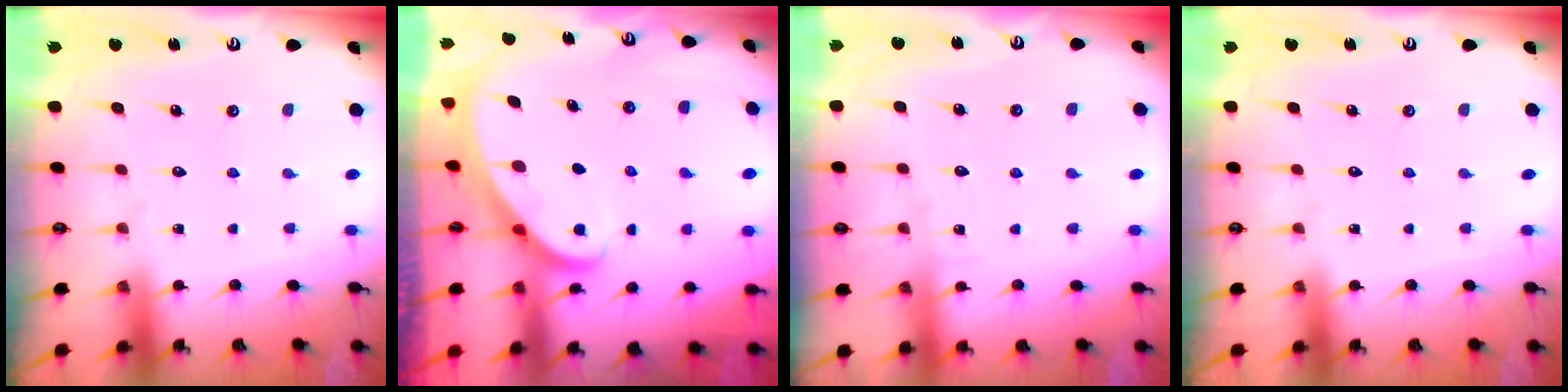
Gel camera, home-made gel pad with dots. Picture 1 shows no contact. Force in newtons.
{"total": 2.5, "press": 2.5, "slide": 0.3}
{"total": 2.7, "press": 2.7, "slide": 0.3}
{"total": 0.0}